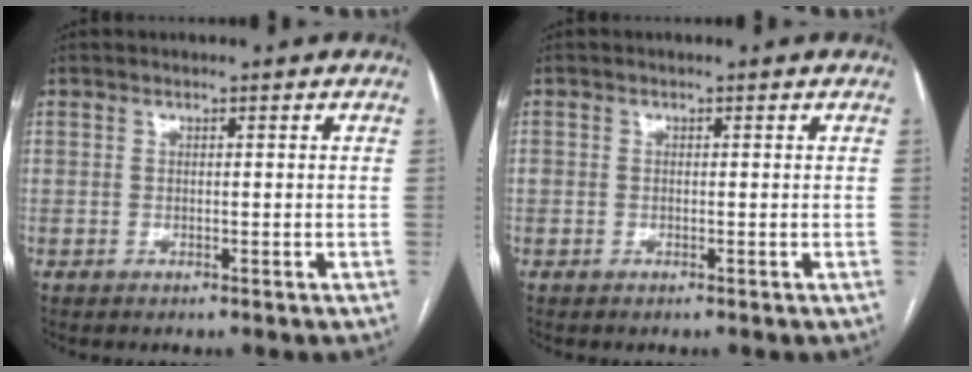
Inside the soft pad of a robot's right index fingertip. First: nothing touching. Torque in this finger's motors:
{"motor_torque": [0.08, 0.03, 0.02, 0.00]}